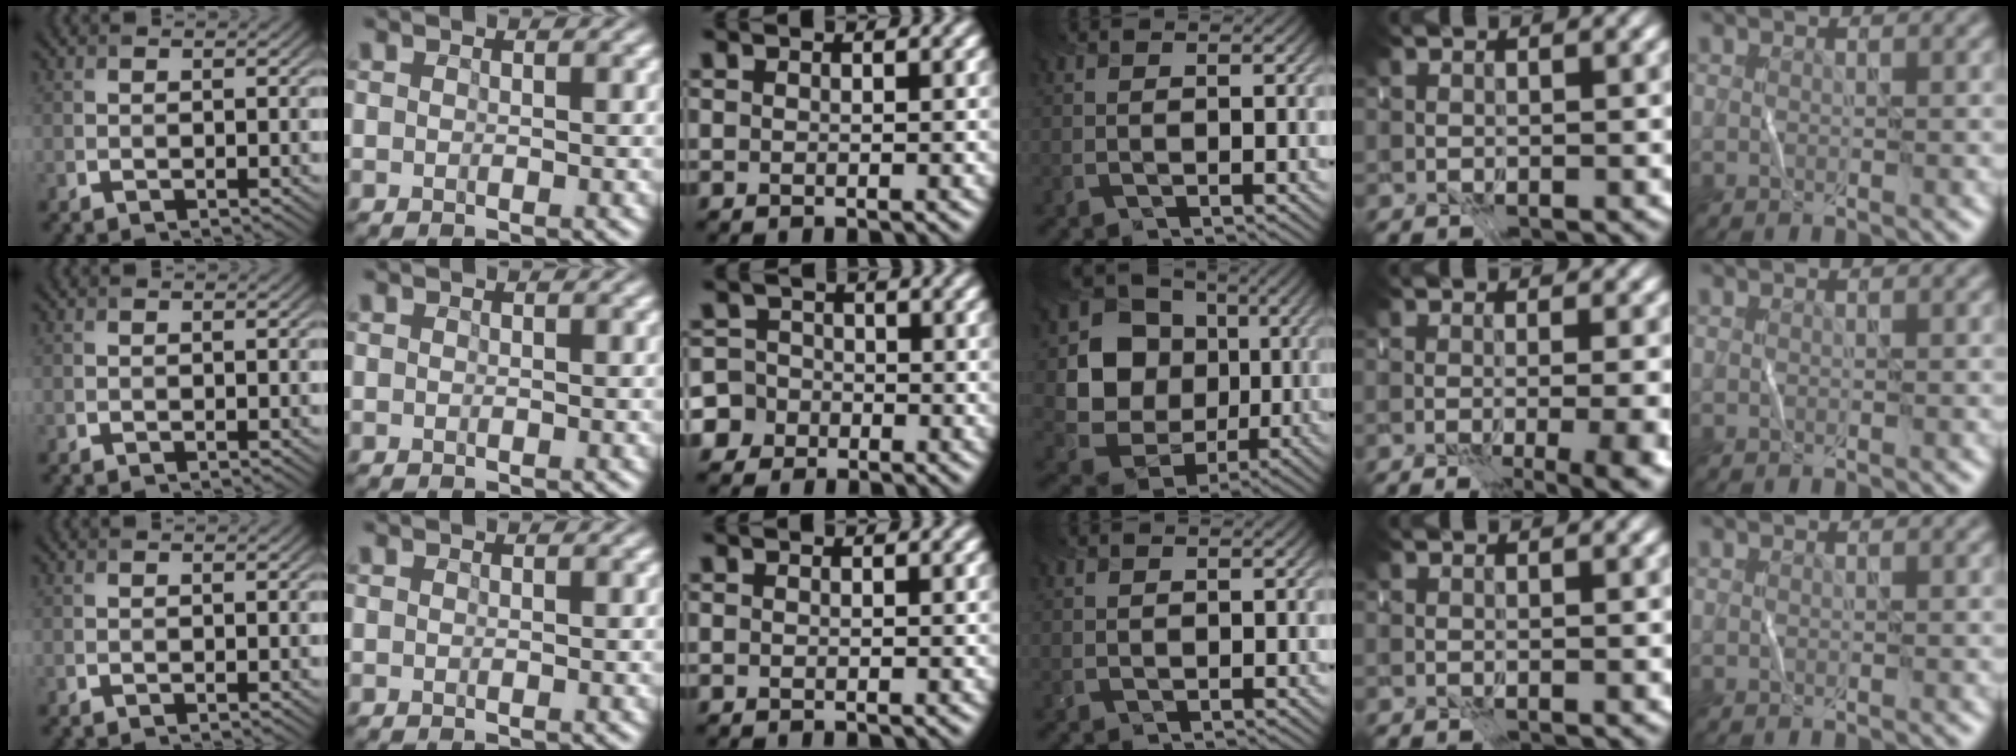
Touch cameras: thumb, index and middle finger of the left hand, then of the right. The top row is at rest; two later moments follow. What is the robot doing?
{"motion": "fold", "object": "receipt paper"}